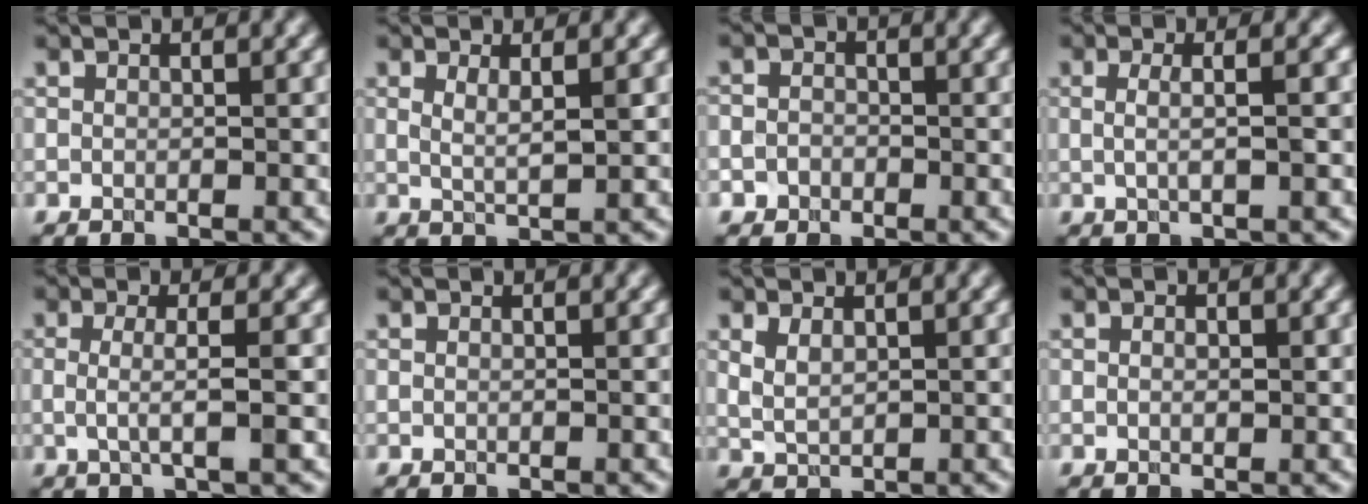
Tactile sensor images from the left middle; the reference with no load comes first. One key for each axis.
{"total": 2.1, "fx": 0.7, "fy": 0.6, "fz": 1.9, "tx": -0.027, "ty": -0.006, "tz": 0.011}
{"total": 1.7, "fx": -0.5, "fy": 1.5, "fz": 0.5, "tx": 0.017, "ty": 0.003, "tz": -0.016}
{"total": 3.3, "fx": 0.6, "fy": 1.3, "fz": 3.0, "tx": -0.035, "ty": 0.002, "tz": -0.009}
{"total": 3.2, "fx": -0.2, "fy": 0.7, "fz": 3.1, "tx": -0.055, "ty": -0.009, "tz": -0.005}
{"total": 0.0}
{"total": 1.9, "fx": 0.8, "fy": 1.1, "fz": 1.3, "tx": -0.031, "ty": -0.003, "tz": 0.022}
{"total": 1.1, "fx": 0.1, "fy": 0.6, "fz": 1.0, "tx": -0.014, "ty": -0.003, "tz": 0.002}